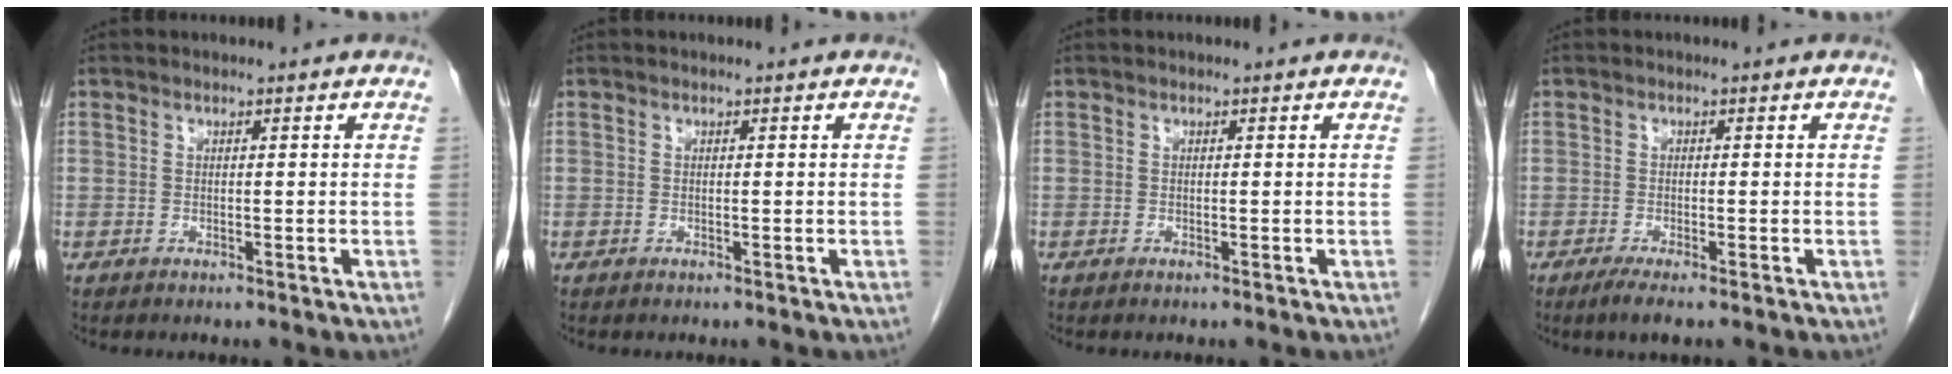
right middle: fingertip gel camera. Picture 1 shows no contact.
{"total": 0.0}
{"total": 0.0}
{"total": 2.4, "force": [-1.6, 0.1, 1.8], "torque": [-0.036, -0.008, -0.031]}